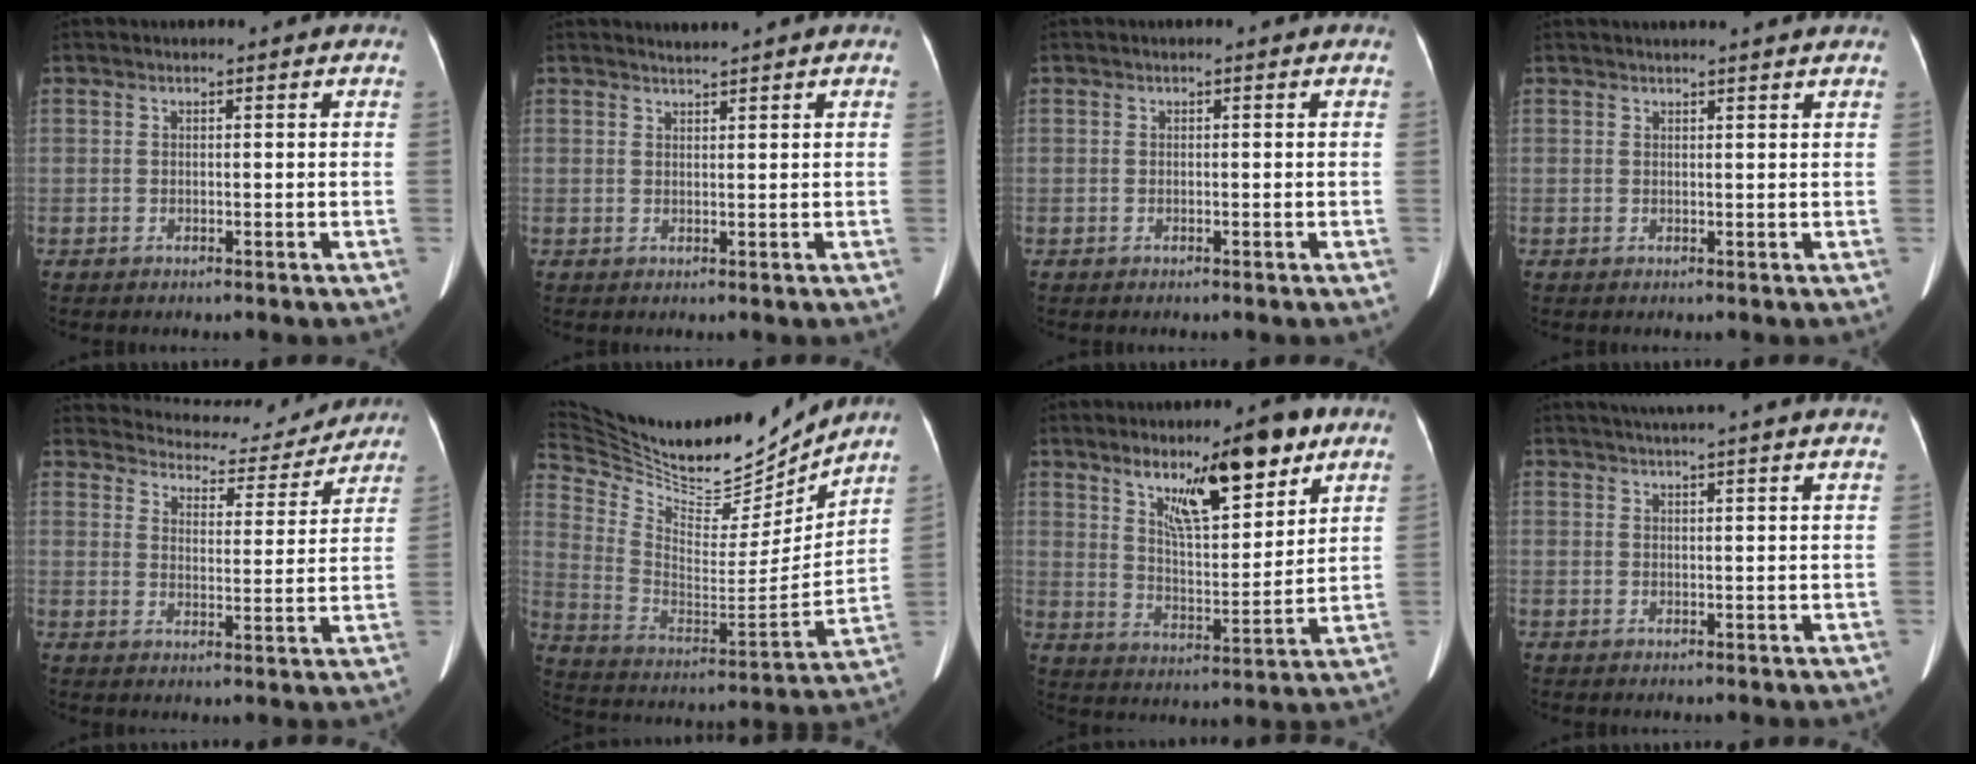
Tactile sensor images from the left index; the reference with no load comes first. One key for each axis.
{"total": 1.2, "fx": 1.1, "fy": -0.5, "fz": -0.2, "tx": -0.006, "ty": -0.002, "tz": 0.023}
{"total": 0.0}
{"total": 5.2, "fx": 5.0, "fy": -0.3, "fz": 1.6, "tx": -0.019, "ty": 0.020, "tz": 0.051}
{"total": 15.0, "fx": 14.2, "fy": 4.0, "fz": 2.6, "tx": -0.024, "ty": -0.002, "tz": 0.174}
{"total": 26.7, "fx": 23.9, "fy": 6.9, "fz": 9.7, "tx": -0.203, "ty": -0.037, "tz": 0.372}
{"total": 13.8, "fx": 8.5, "fy": 3.2, "fz": 10.5, "tx": -0.160, "ty": -0.001, "tz": 0.141}
{"total": 11.2, "fx": 10.0, "fy": -0.6, "fz": 5.0, "tx": -0.080, "ty": 0.025, "tz": 0.117}